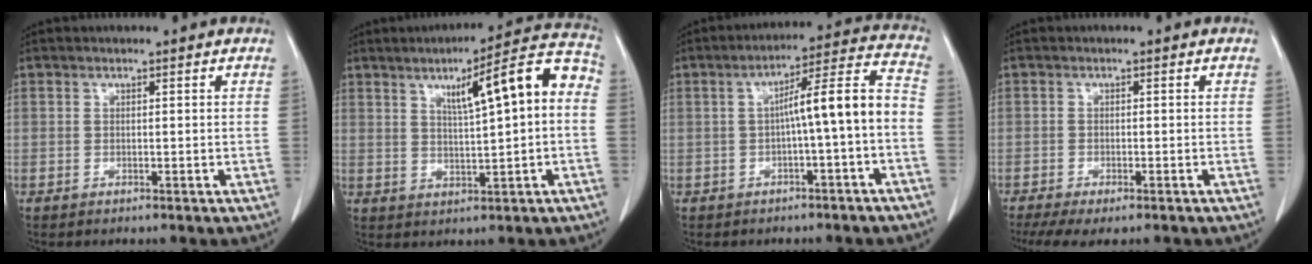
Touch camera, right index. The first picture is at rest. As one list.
[{"total": 11.5, "force": [2.2, 1.4, 11.2], "torque": [-0.153, 0.031, 0.029]}, {"total": 9.4, "force": [-1.8, 0.2, 9.2], "torque": [-0.132, 0.034, -0.027]}, {"total": 7.5, "force": [-5.8, 2.2, 4.1], "torque": [-0.060, -0.010, -0.088]}]